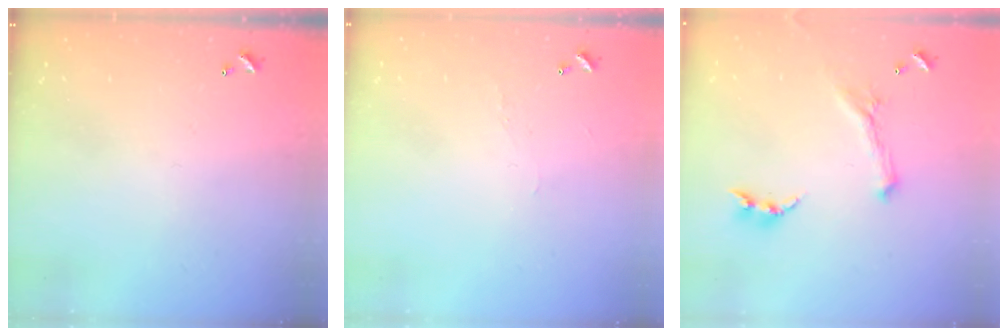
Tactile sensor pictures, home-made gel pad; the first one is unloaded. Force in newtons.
{"total": 0.9, "press": 0.7, "slide": 0.6}
{"total": 0.0}